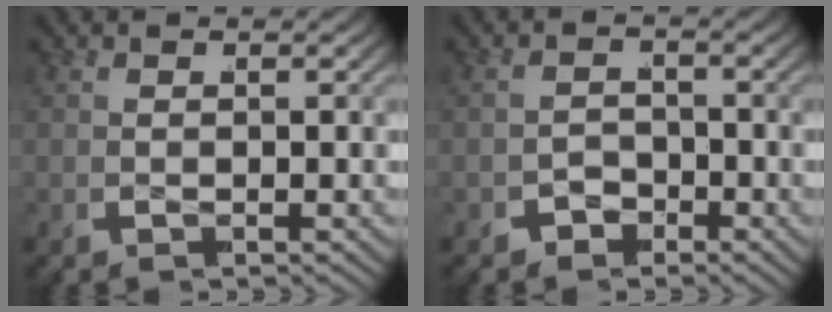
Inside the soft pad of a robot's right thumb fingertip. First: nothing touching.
{"total": 2.7, "force": [-1.6, 2.0, 0.9], "torque": [-0.008, -0.002, -0.028]}